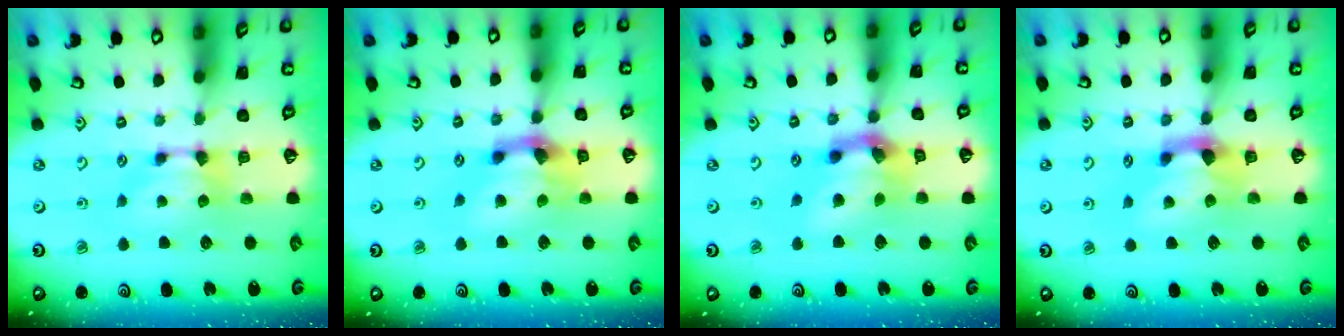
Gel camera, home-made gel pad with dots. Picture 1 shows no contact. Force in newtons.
{"total": 5.1, "press": 4.4, "slide": 2.4}
{"total": 6.9, "press": 6.5, "slide": 2.5}
{"total": 2.6, "press": 2.0, "slide": 1.7}